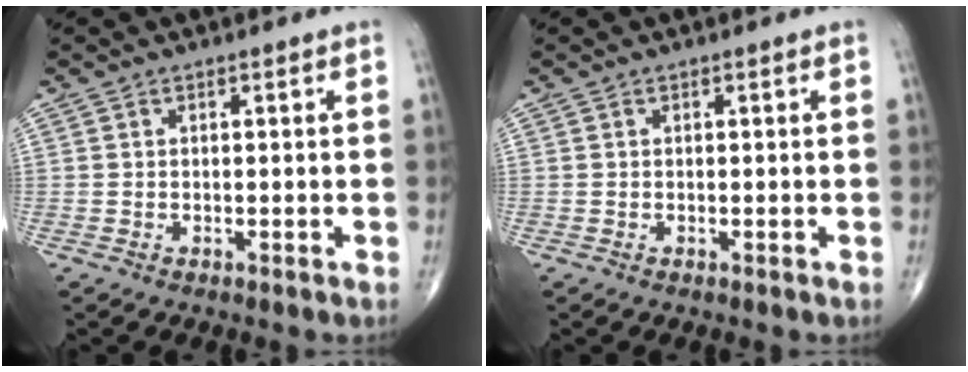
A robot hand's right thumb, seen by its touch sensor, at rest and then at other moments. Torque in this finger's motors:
{"motor_torque": [0.00, 0.00, 0.00, 0.00, 0.00]}